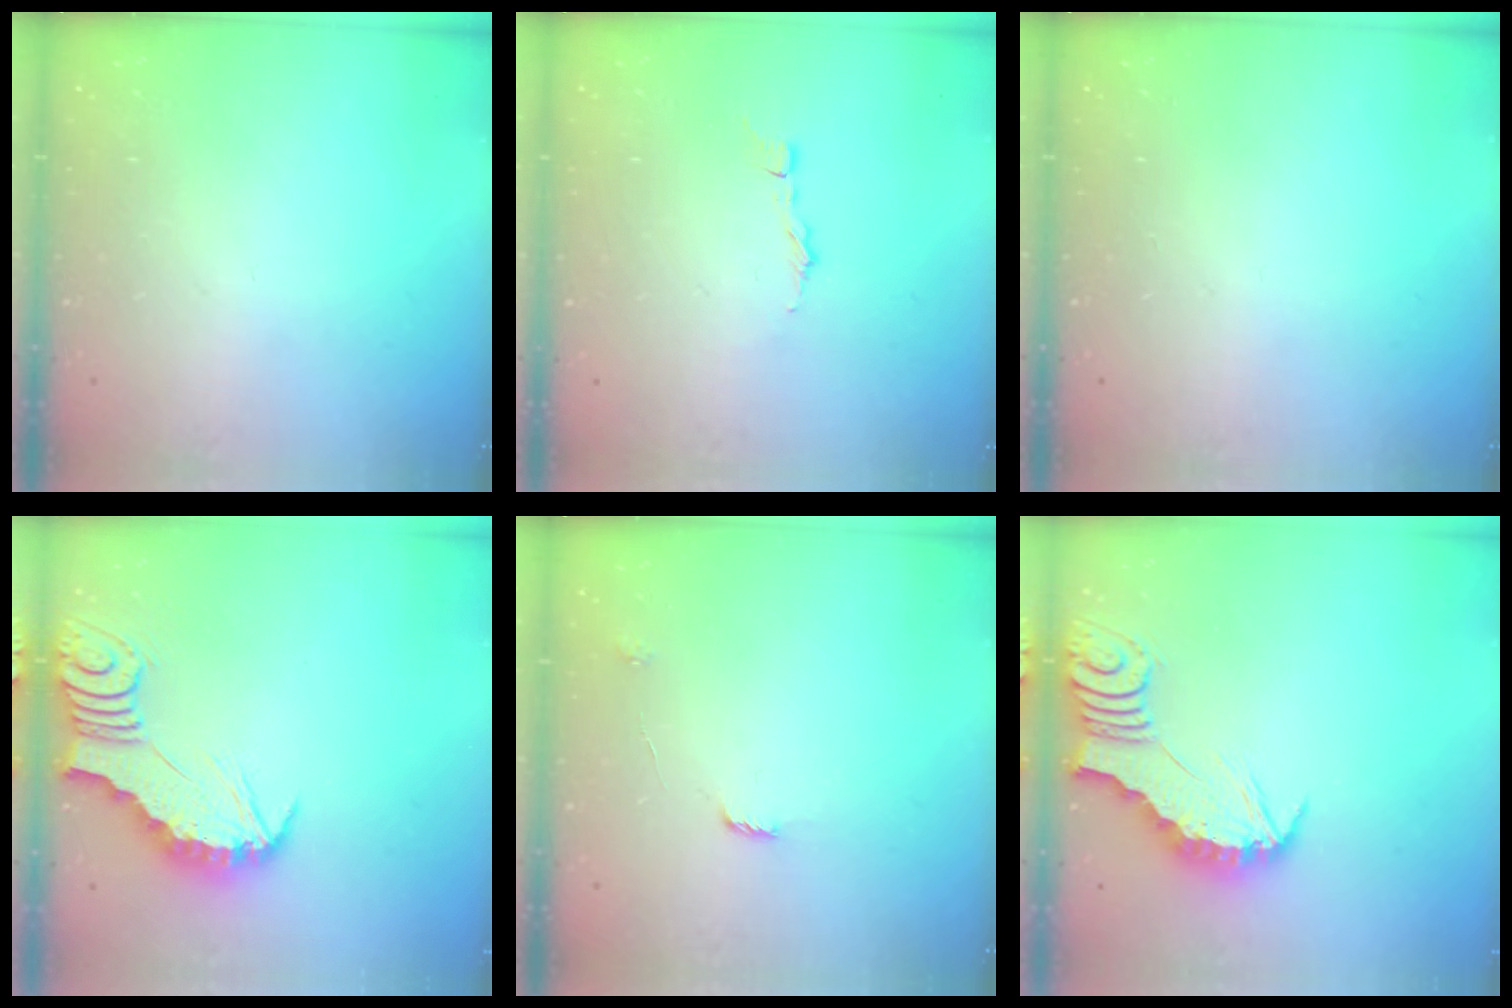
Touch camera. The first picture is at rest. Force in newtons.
{"total": 1.6, "press": 1.6, "slide": 0.1}
{"total": 0.0}
{"total": 2.7, "press": 2.7, "slide": 0.3}
{"total": 5.5, "press": 5.5, "slide": 0.4}
{"total": 2.9, "press": 2.8, "slide": 0.3}